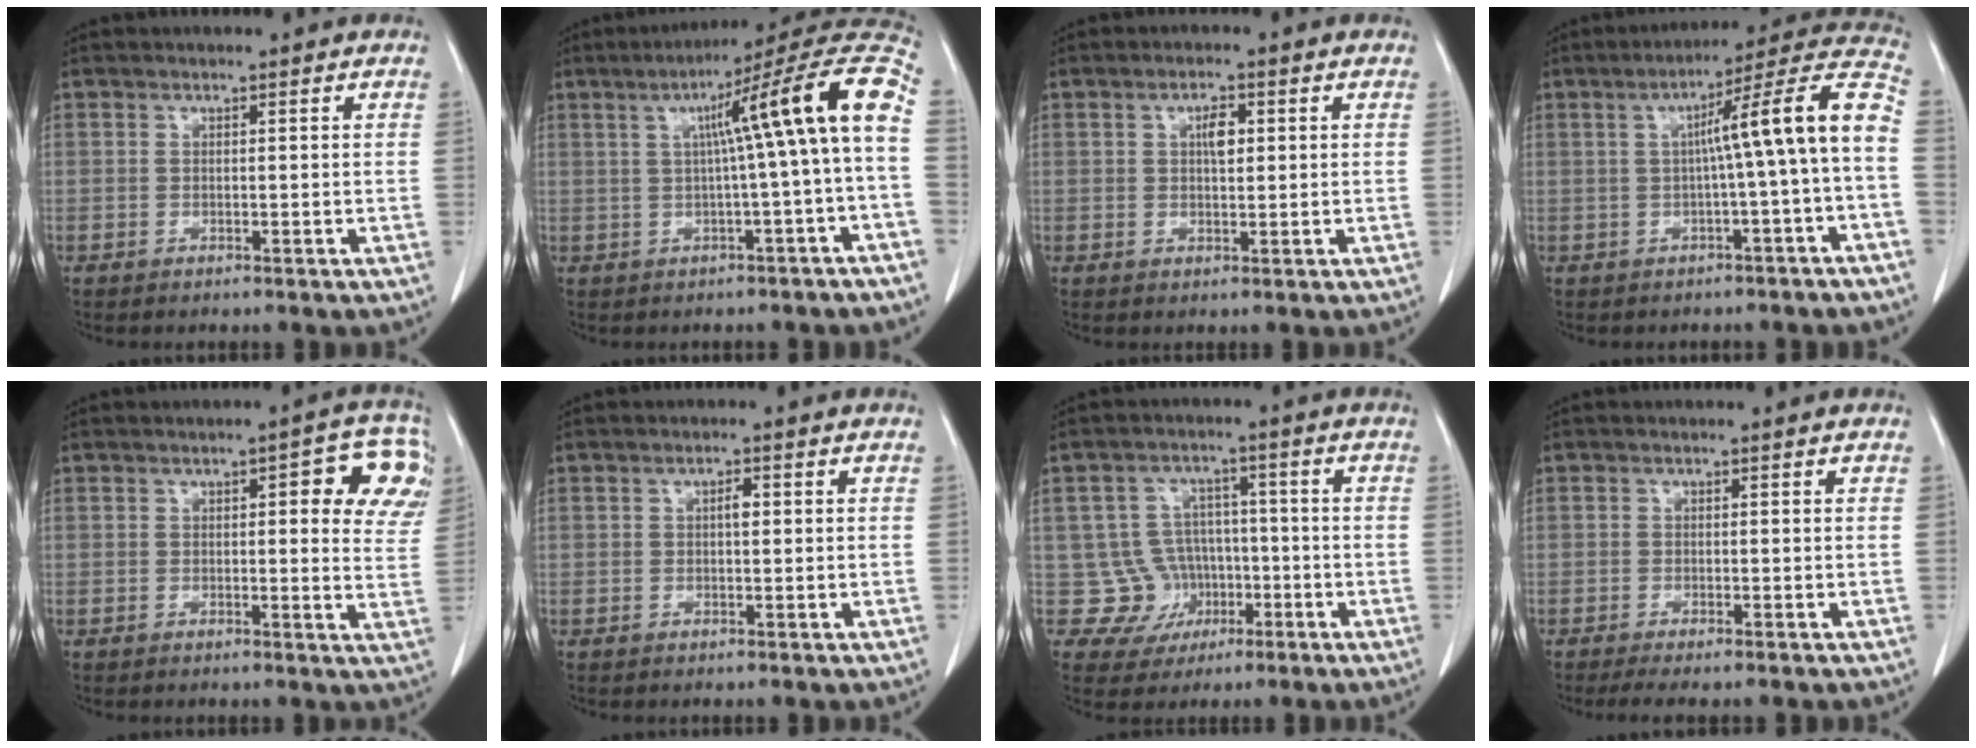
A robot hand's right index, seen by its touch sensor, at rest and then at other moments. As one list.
[{"total": 14.1, "force": [1.1, -1.3, 14.0], "torque": [-0.186, 0.036, 0.009]}, {"total": 2.6, "force": [0.7, 0.8, 2.4], "torque": [-0.042, 0.000, 0.010]}, {"total": 11.5, "force": [-0.8, -1.3, 11.4], "torque": [-0.154, 0.030, -0.017]}, {"total": 8.9, "force": [3.3, 2.5, 7.9], "torque": [-0.070, 0.007, 0.029]}, {"total": 1.3, "force": [0.2, 0.3, 1.3], "torque": [-0.022, 0.002, 0.002]}, {"total": 8.0, "force": [-1.7, 7.8, 0.2], "torque": [0.004, 0.018, -0.016]}, {"total": 3.1, "force": [-2.5, 0.0, 1.9], "torque": [-0.028, -0.007, -0.039]}]